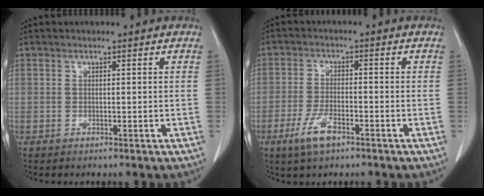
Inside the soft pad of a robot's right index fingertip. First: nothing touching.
{"total": 5.4, "force": [-3.2, 1.6, 4.0], "torque": [-0.086, -0.005, -0.057]}